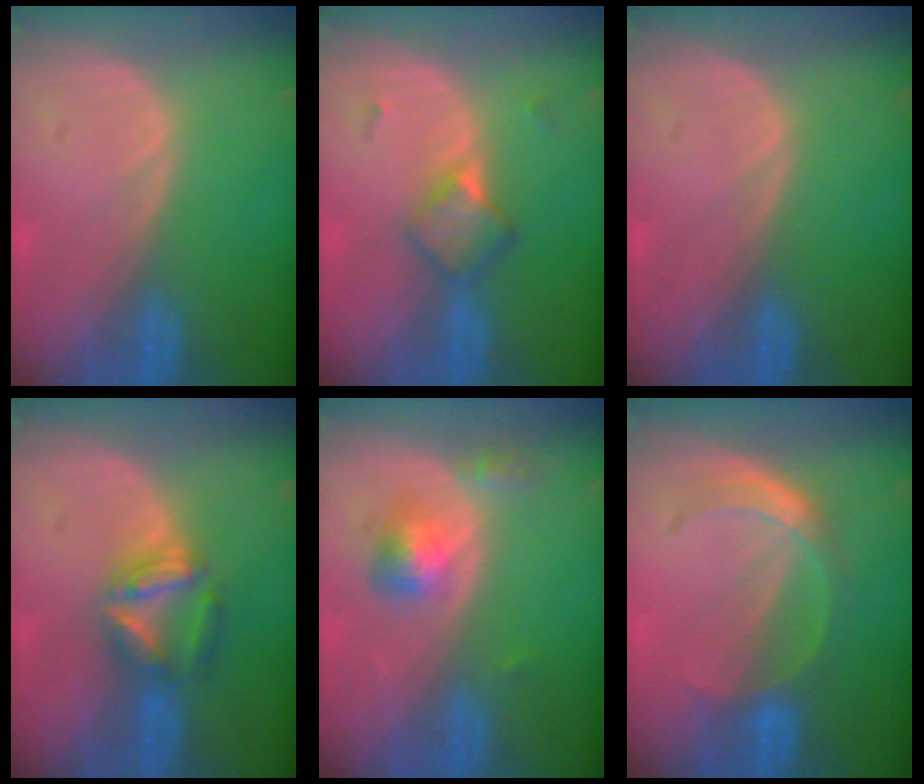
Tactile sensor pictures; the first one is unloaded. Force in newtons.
{"total": 4.8, "press": 4.2, "slide": 2.2}
{"total": 0.0}
{"total": 5.7, "press": 5.7, "slide": 0.4}
{"total": 3.7, "press": 3.7, "slide": 0.2}
{"total": 4.6, "press": 4.5, "slide": 0.6}